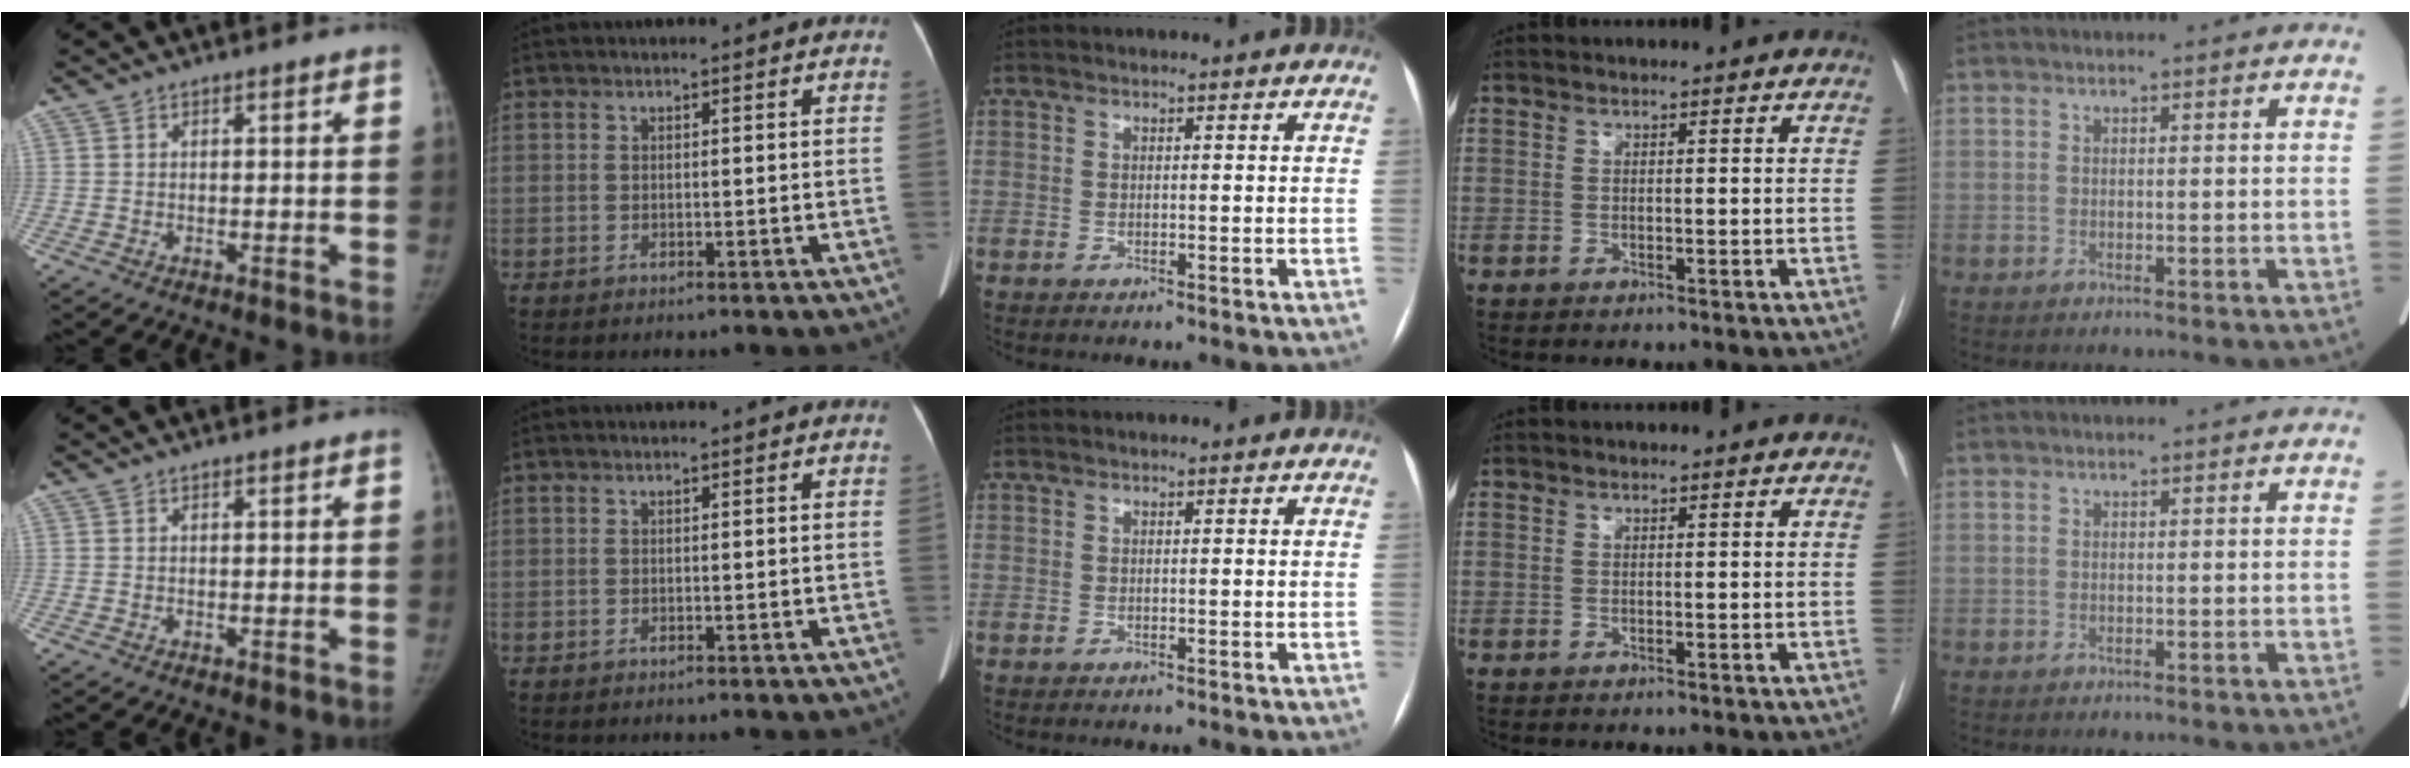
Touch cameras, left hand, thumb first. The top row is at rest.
{}